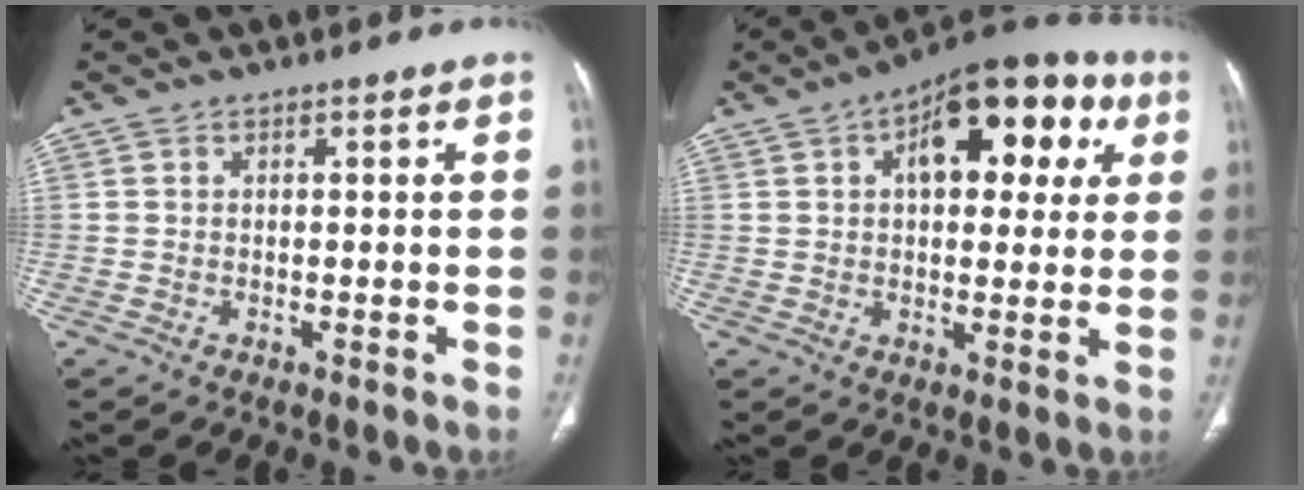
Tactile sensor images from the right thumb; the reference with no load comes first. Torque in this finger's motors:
{"motor_torque": [0.59, 4.42, 0.94, -0.23, 0.13]}